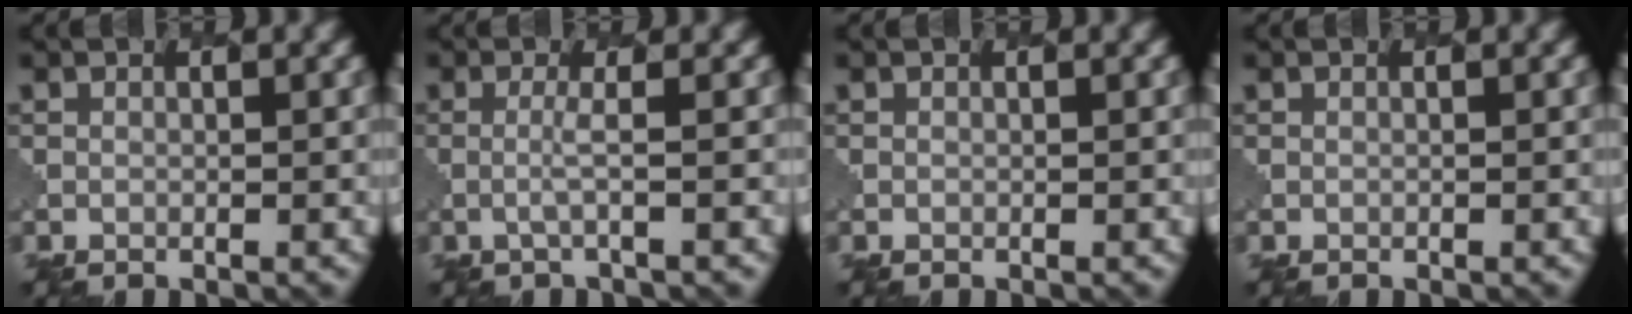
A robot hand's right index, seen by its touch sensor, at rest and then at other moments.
{"total": 1.2, "force": [-0.1, 0.1, 1.2], "torque": [-0.025, -0.002, -0.007]}
{"total": 0.0}
{"total": 0.0}